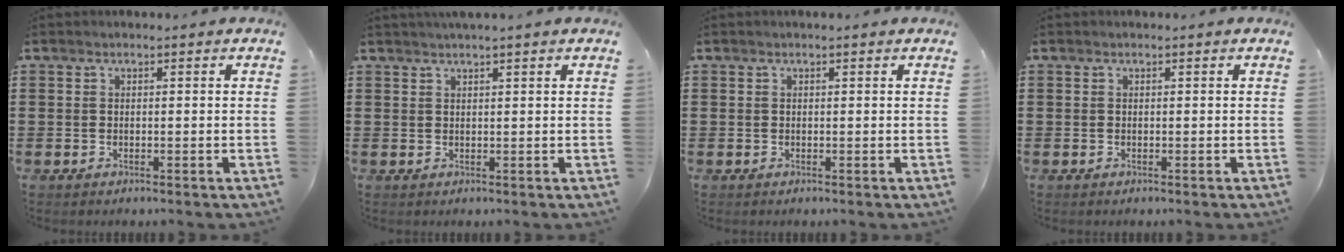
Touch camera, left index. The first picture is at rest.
{"total": 1.4, "force": [1.2, -0.3, 0.6], "torque": [-0.011, -0.001, 0.023]}
{"total": 0.0}
{"total": 0.0}